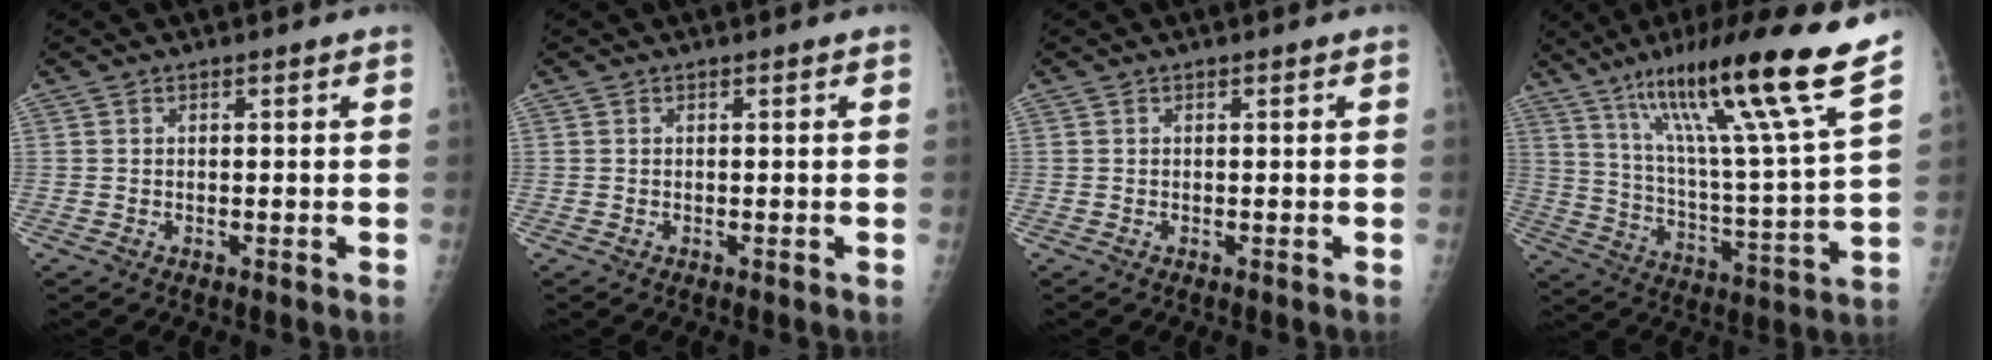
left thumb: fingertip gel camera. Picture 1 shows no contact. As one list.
[{"total": 0.0}, {"total": 0.0}, {"total": 23.4, "force": [15.7, 0.5, 17.4], "torque": [-0.259, -0.065, 0.259]}]